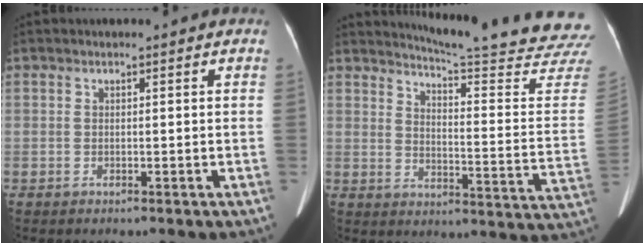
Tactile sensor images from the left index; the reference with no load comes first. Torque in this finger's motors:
{"motor_torque": [0.27, -0.85, 0.02, 0.02]}